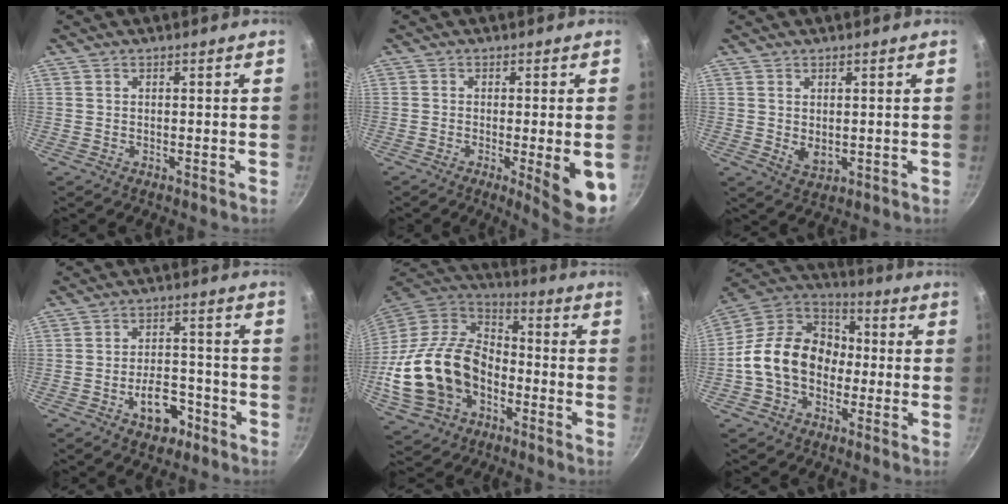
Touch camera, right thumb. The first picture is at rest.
{"total": 8.7, "force": [-2.3, 1.6, 8.3], "torque": [-0.100, -0.003, -0.026]}
{"total": 3.3, "force": [0.3, 2.1, 2.5], "torque": [-0.038, -0.013, 0.012]}
{"total": 8.4, "force": [-4.3, 5.0, 5.3], "torque": [-0.055, 0.035, -0.062]}
{"total": 22.7, "force": [-5.8, 16.0, 15.0], "torque": [-0.277, 0.041, -0.104]}
{"total": 16.8, "force": [-2.2, 12.9, 10.6], "torque": [-0.139, 0.046, -0.057]}